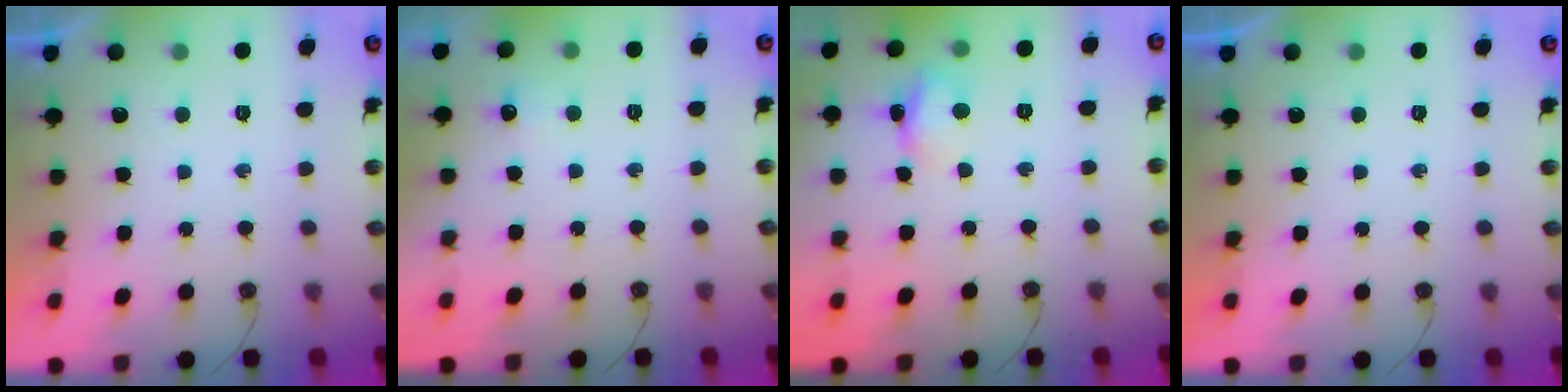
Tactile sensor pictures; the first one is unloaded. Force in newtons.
{"total": 4.1, "press": 4.0, "slide": 0.6}
{"total": 5.5, "press": 5.5, "slide": 0.5}
{"total": 0.0}